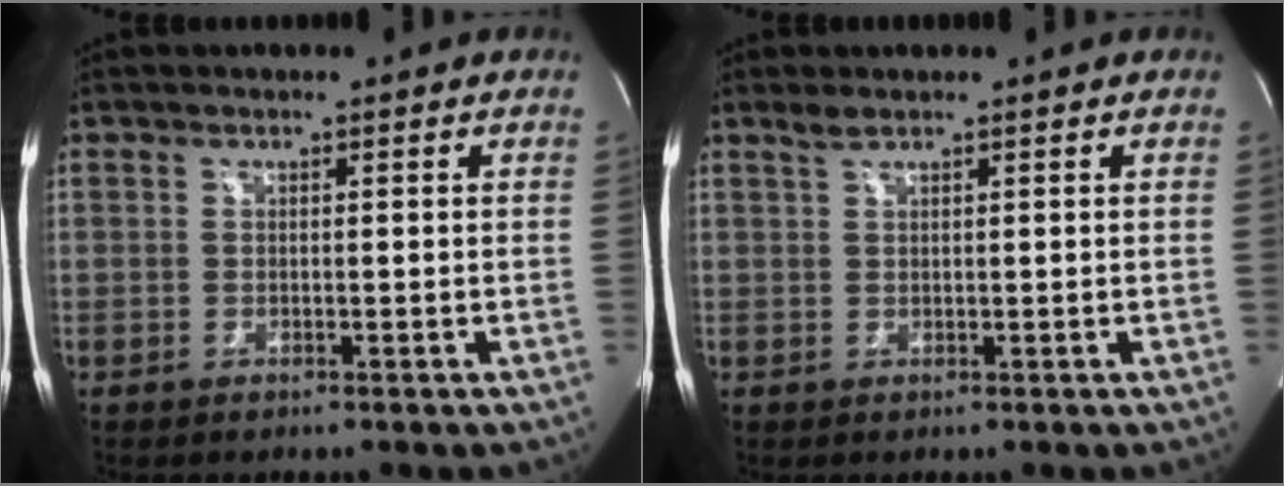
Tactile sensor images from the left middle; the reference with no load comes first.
{"total": 1.1, "force": [1.0, 0.0, 0.5], "torque": [-0.014, 0.007, 0.025]}